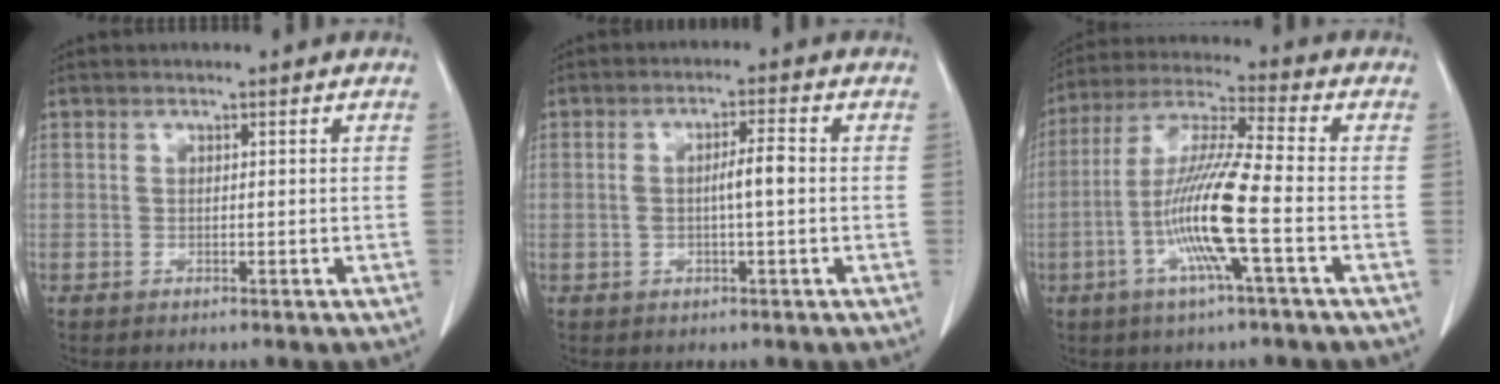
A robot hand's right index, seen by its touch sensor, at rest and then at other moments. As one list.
[{"total": 3.9, "force": [-0.1, 0.5, 3.8], "torque": [-0.066, 0.008, -0.001]}, {"total": 12.9, "force": [-3.4, -0.1, 12.4], "torque": [-0.248, -0.005, -0.075]}]